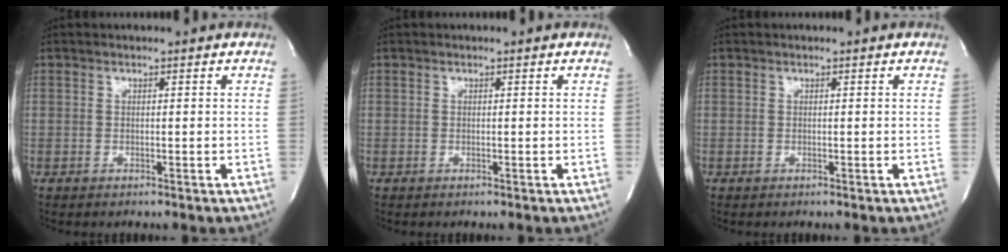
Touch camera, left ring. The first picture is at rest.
{"total": 0.0}
{"total": 0.0}